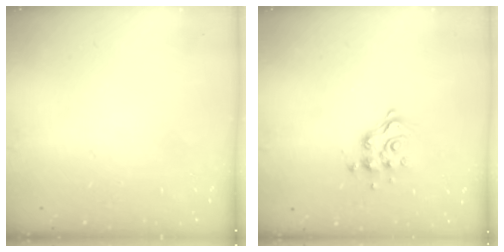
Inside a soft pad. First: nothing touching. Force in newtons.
{"total": 9.6, "press": 9.6, "slide": 0.8}